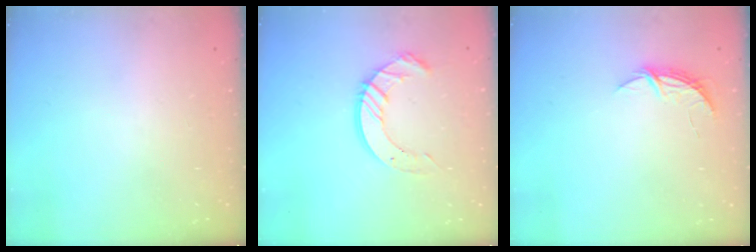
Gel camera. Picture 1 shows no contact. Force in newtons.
{"total": 10.2, "press": 10.1, "slide": 1.0}
{"total": 5.0, "press": 5.0, "slide": 0.4}